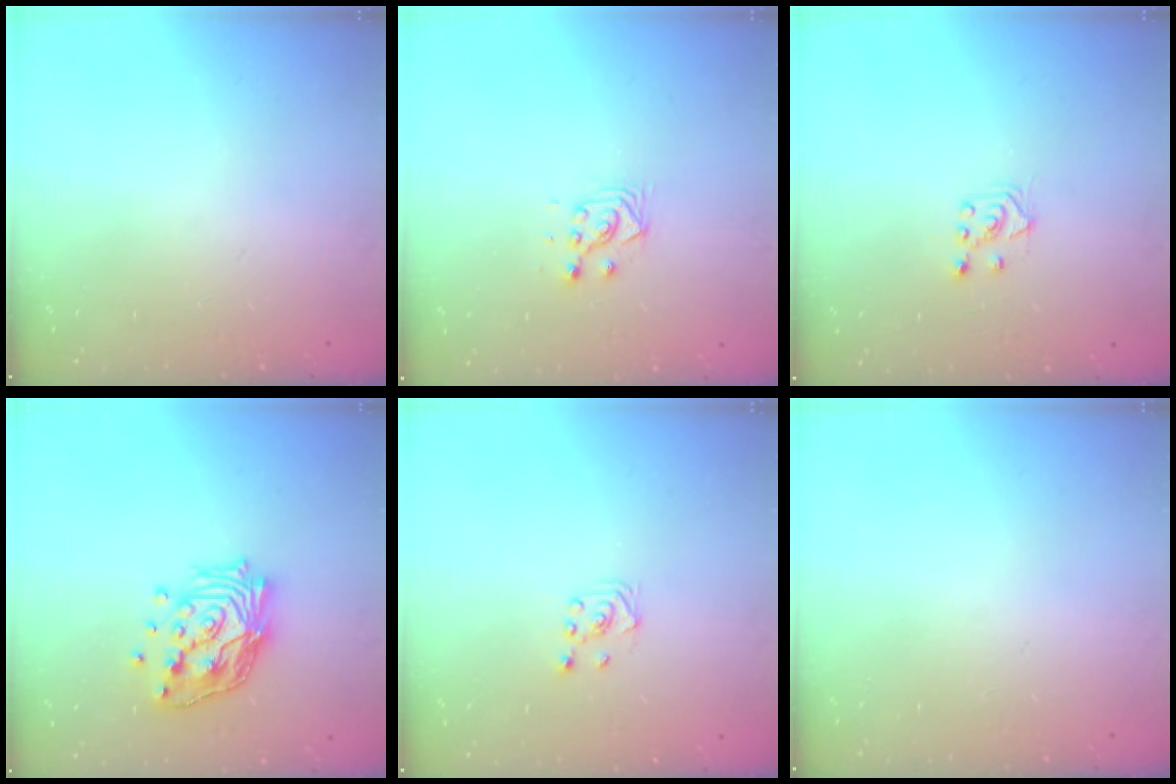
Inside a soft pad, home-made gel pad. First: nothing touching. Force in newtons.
{"total": 3.5, "press": 3.4, "slide": 0.9}
{"total": 3.8, "press": 3.8, "slide": 0.5}
{"total": 18.0, "press": 17.9, "slide": 2.4}
{"total": 2.3, "press": 2.2, "slide": 0.7}
{"total": 0.0}